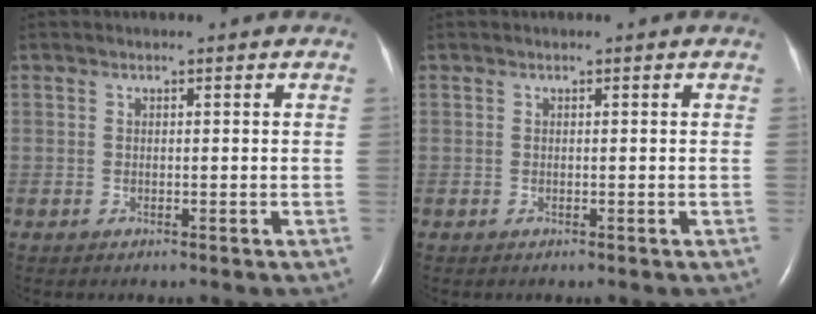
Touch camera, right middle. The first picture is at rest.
{"total": 0.0}